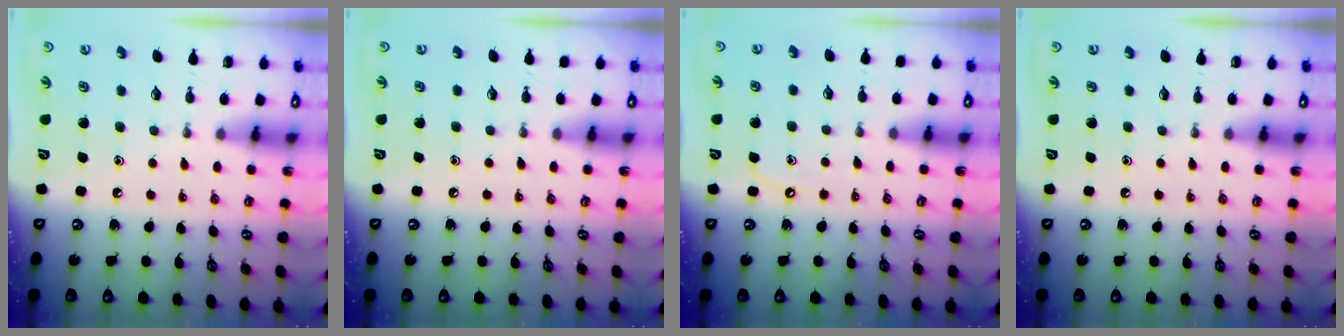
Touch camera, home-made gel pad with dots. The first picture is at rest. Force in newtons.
{"total": 2.5, "press": 2.4, "slide": 0.4}
{"total": 4.9, "press": 4.9, "slide": 0.5}
{"total": 0.0}